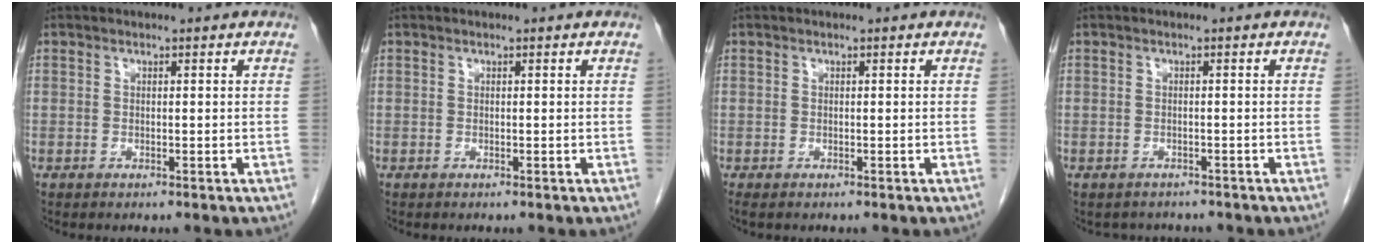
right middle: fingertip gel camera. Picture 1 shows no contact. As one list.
[{"total": 0.0}, {"total": 0.6, "force": [-0.5, 0.2, 0.3], "torque": [-0.005, -0.002, -0.008]}, {"total": 2.6, "force": [-2.2, 1.2, 0.0], "torque": [-0.006, 0.001, -0.031]}]